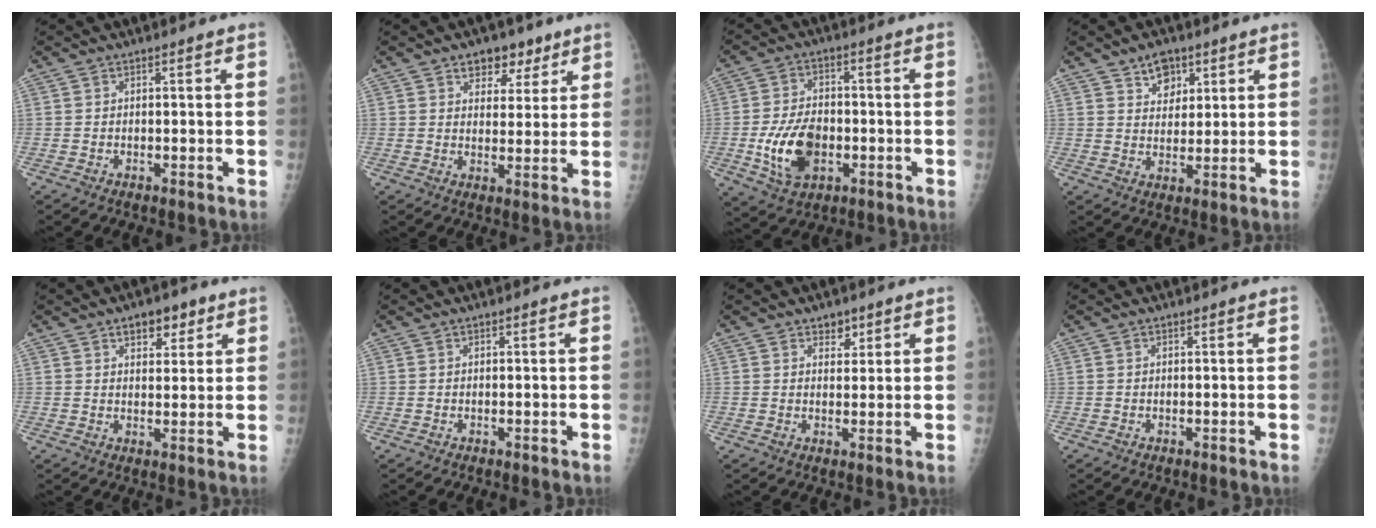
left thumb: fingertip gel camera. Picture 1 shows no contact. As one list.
[{"total": 6.9, "force": [4.3, 4.5, 2.9], "torque": [-0.006, -0.017, 0.061]}, {"total": 11.4, "force": [-2.8, 7.4, 8.2], "torque": [-0.134, 0.011, -0.042]}, {"total": 5.7, "force": [3.3, 3.8, 2.5], "torque": [-0.011, -0.019, 0.055]}, {"total": 5.7, "force": [3.3, 3.2, 3.4], "torque": [-0.020, -0.014, 0.046]}, {"total": 0.0}, {"total": 2.8, "force": [1.8, 1.9, 1.1], "torque": [0.007, -0.011, 0.028]}, {"total": 0.0}]